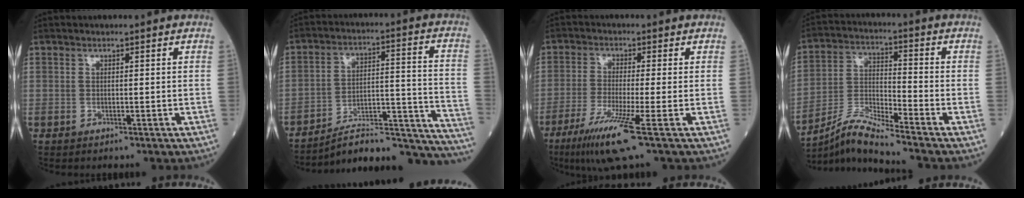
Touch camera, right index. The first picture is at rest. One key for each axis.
{"total": 22.7, "fx": -21.4, "fy": 2.2, "fz": 7.2, "tx": -0.037, "ty": 0.044, "tz": -0.299}
{"total": 8.6, "fx": -4.6, "fy": -1.0, "fz": 7.1, "tx": -0.136, "ty": -0.030, "tz": -0.089}
{"total": 8.5, "fx": -7.6, "fy": -1.7, "fz": 3.4, "tx": -0.081, "ty": -0.008, "tz": -0.144}